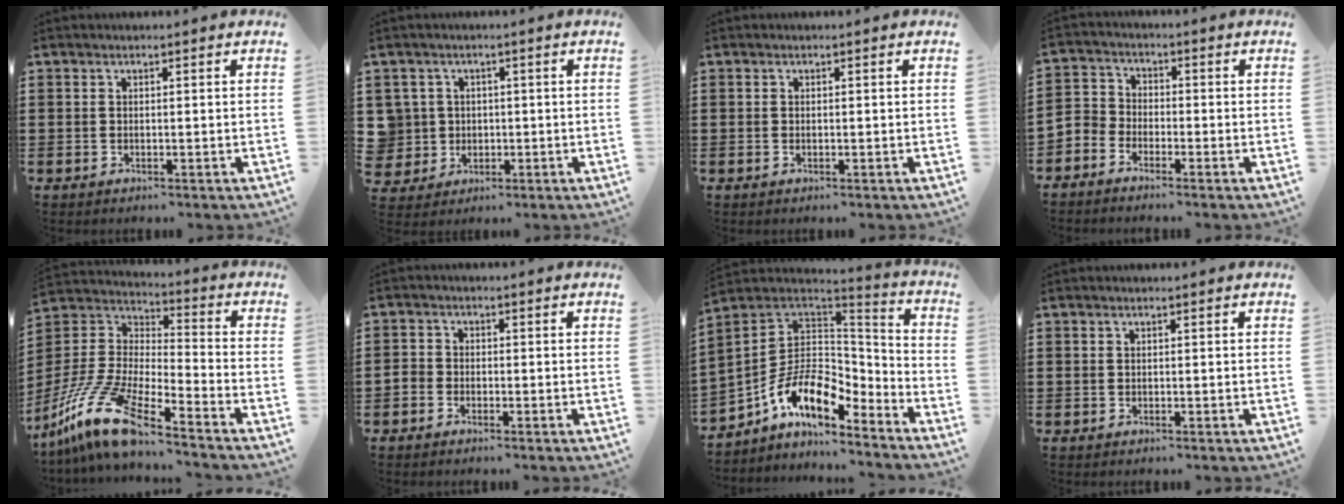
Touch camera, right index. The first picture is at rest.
{"total": 4.4, "force": [0.3, 4.3, 0.5], "torque": [-0.044, 0.010, -0.001]}
{"total": 0.0}
{"total": 2.9, "force": [-2.6, 1.3, -0.1], "torque": [-0.023, 0.001, -0.064]}
{"total": 13.1, "force": [-10.2, 2.1, 8.0], "torque": [-0.195, 0.008, -0.209]}
{"total": 1.4, "force": [-1.1, 0.9, 0.2], "torque": [-0.007, 0.006, -0.025]}
{"total": 10.7, "force": [-4.9, 6.1, 7.3], "torque": [-0.168, -0.006, -0.095]}
{"total": 0.0}